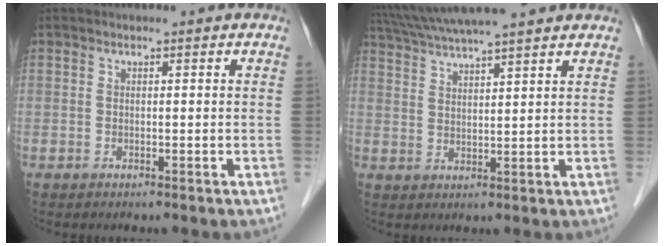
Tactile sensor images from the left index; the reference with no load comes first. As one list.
[{"total": 14.1, "force": [12.4, 0.4, 6.7], "torque": [-0.125, 0.040, 0.191]}]